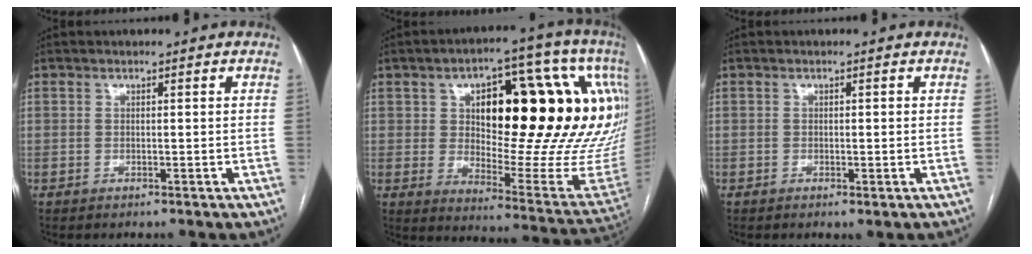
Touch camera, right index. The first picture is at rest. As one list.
[{"total": 33.3, "force": [8.1, 10.1, 30.7], "torque": [-0.339, 0.068, 0.149]}, {"total": 0.9, "force": [-0.2, 0.5, 0.7], "torque": [-0.012, -0.003, 0.000]}]